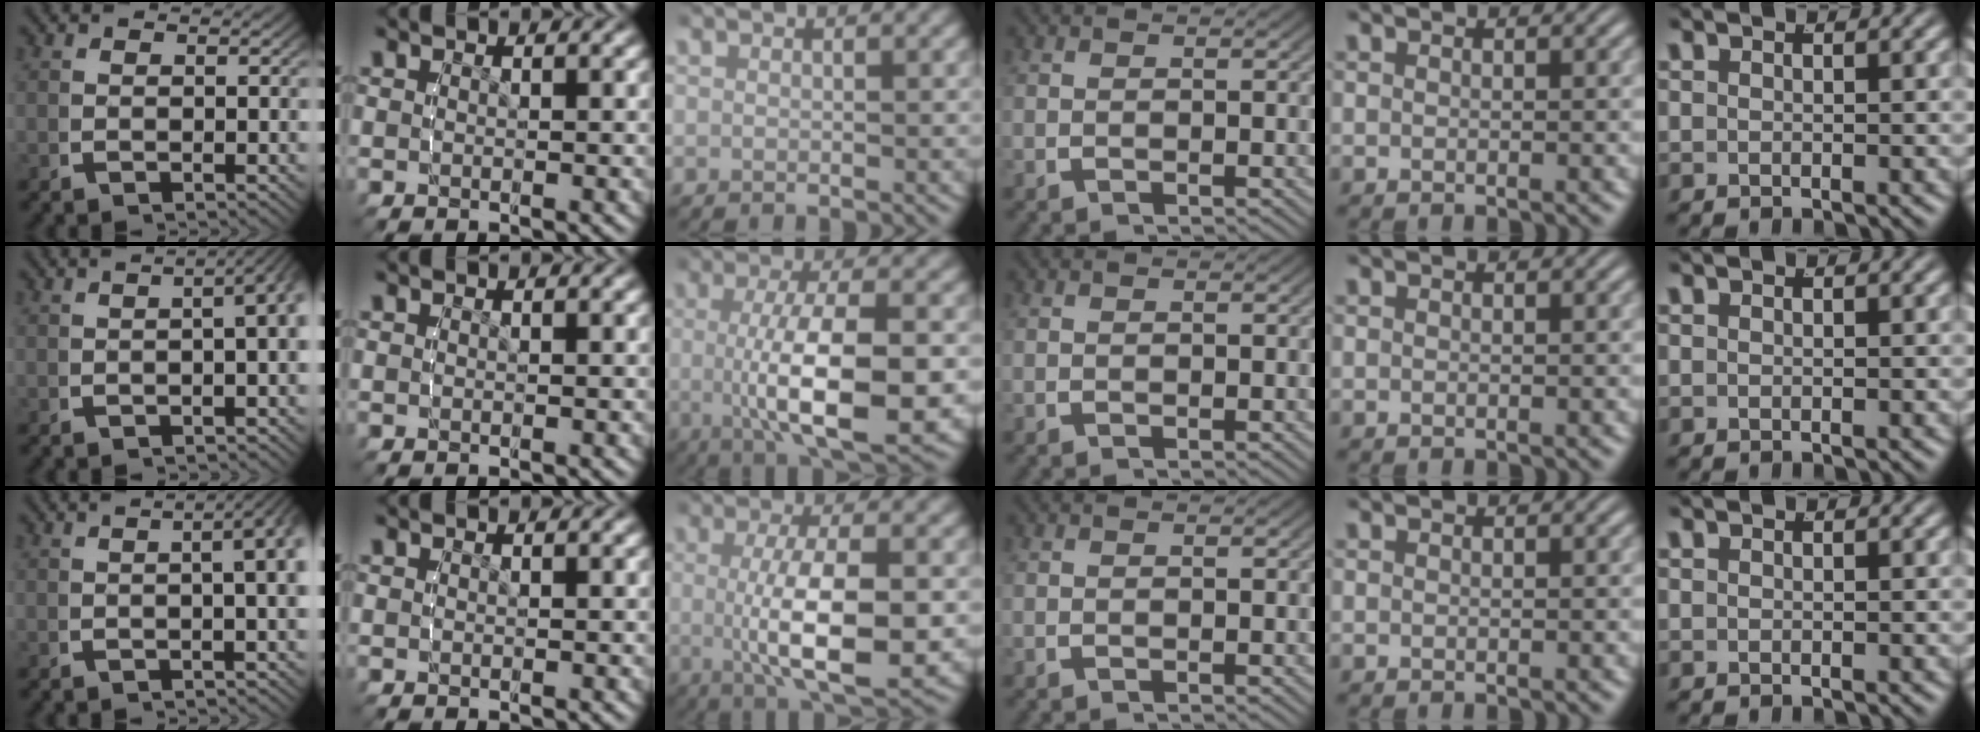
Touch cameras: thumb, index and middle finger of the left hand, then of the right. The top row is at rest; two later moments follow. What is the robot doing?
{"motion": "lift_and_place", "object": "cubes"}